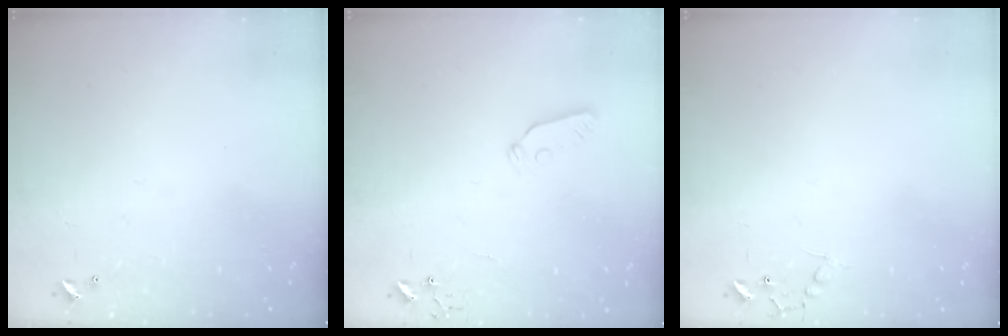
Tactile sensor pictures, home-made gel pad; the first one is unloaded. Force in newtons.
{"total": 3.8, "press": 3.7, "slide": 0.5}
{"total": 6.7, "press": 6.7, "slide": 0.4}